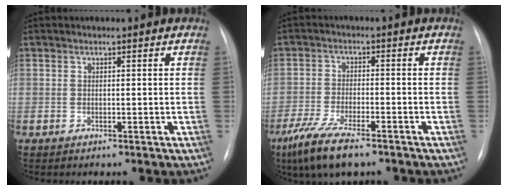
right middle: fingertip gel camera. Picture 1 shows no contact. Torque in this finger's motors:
{"motor_torque": [0.92, -0.98, 0.34, 0.11]}